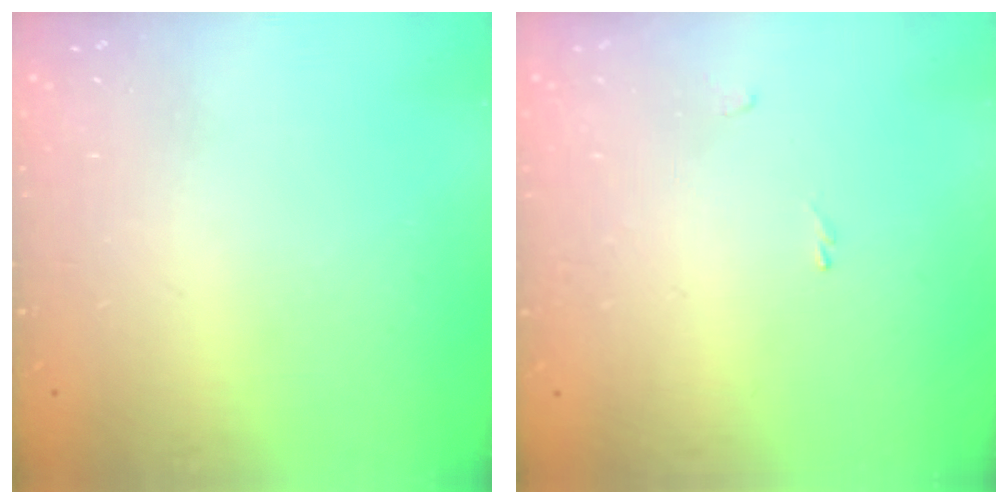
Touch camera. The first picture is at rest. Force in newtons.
{"total": 0.8, "press": 0.7, "slide": 0.4}